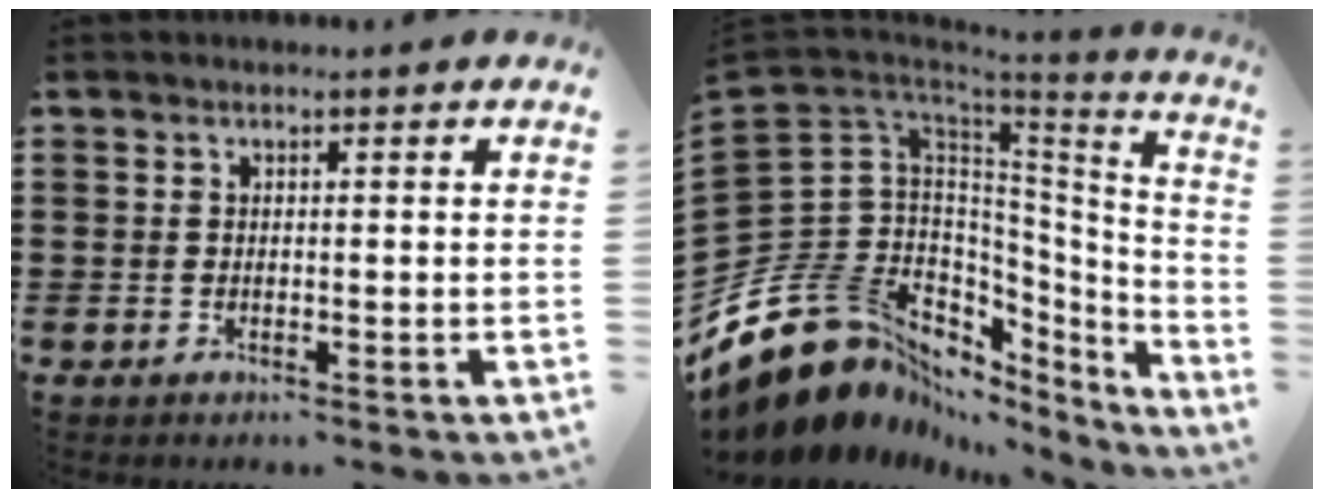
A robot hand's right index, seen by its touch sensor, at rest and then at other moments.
{"total": 19.5, "force": [-9.4, 14.0, 9.8], "torque": [-0.251, -0.016, -0.140]}